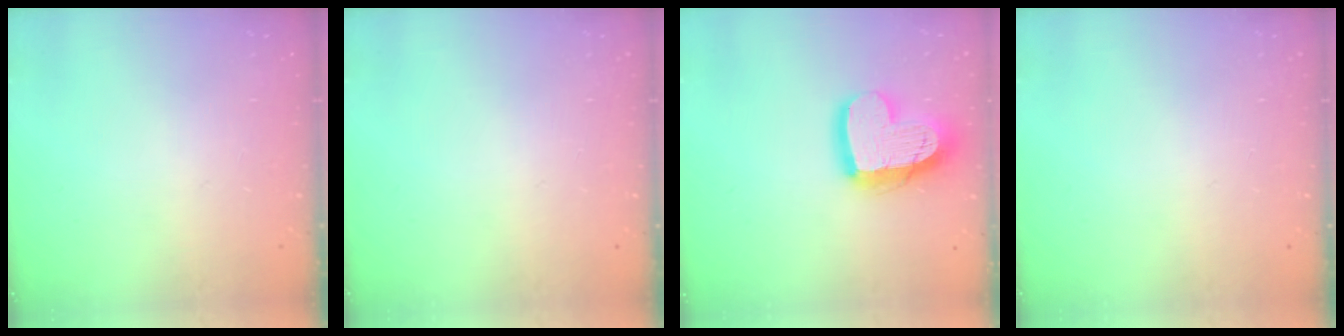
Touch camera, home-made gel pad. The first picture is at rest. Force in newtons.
{"total": 0.0}
{"total": 17.4, "press": 17.3, "slide": 1.5}
{"total": 0.0}